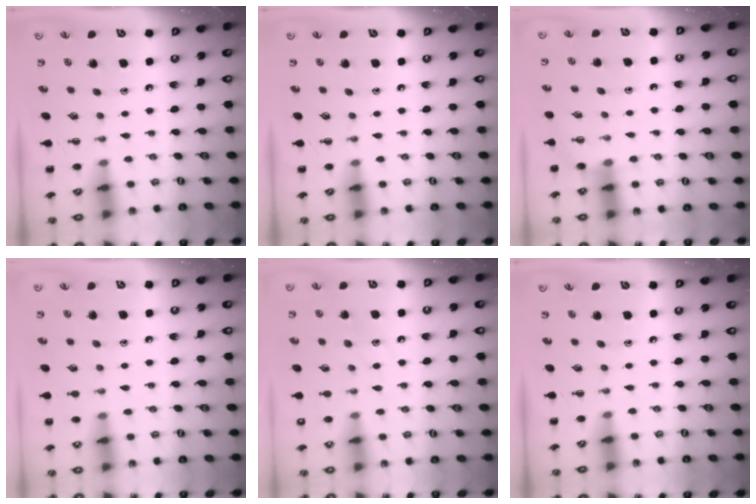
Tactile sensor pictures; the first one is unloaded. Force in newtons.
{"total": 0.0}
{"total": 3.4, "press": 3.3, "slide": 1.0}
{"total": 8.1, "press": 7.8, "slide": 2.2}
{"total": 9.3, "press": 9.2, "slide": 1.5}
{"total": 0.0}